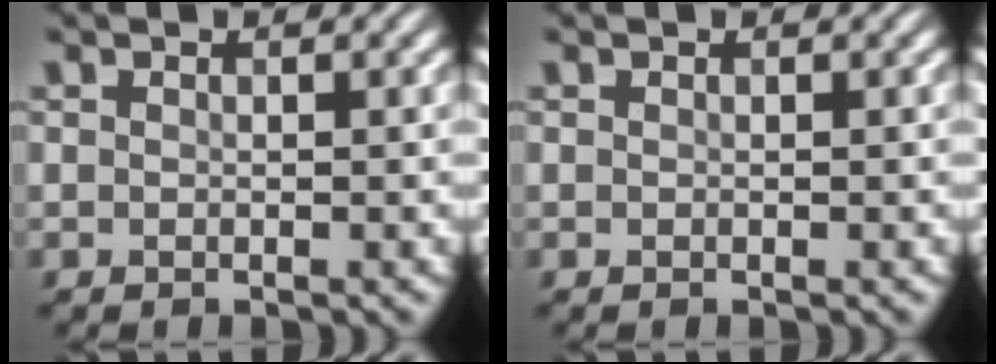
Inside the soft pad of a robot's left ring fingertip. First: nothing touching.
{"total": 0.0}